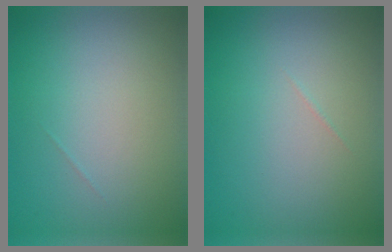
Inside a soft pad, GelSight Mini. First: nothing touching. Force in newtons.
{"total": 0.0}